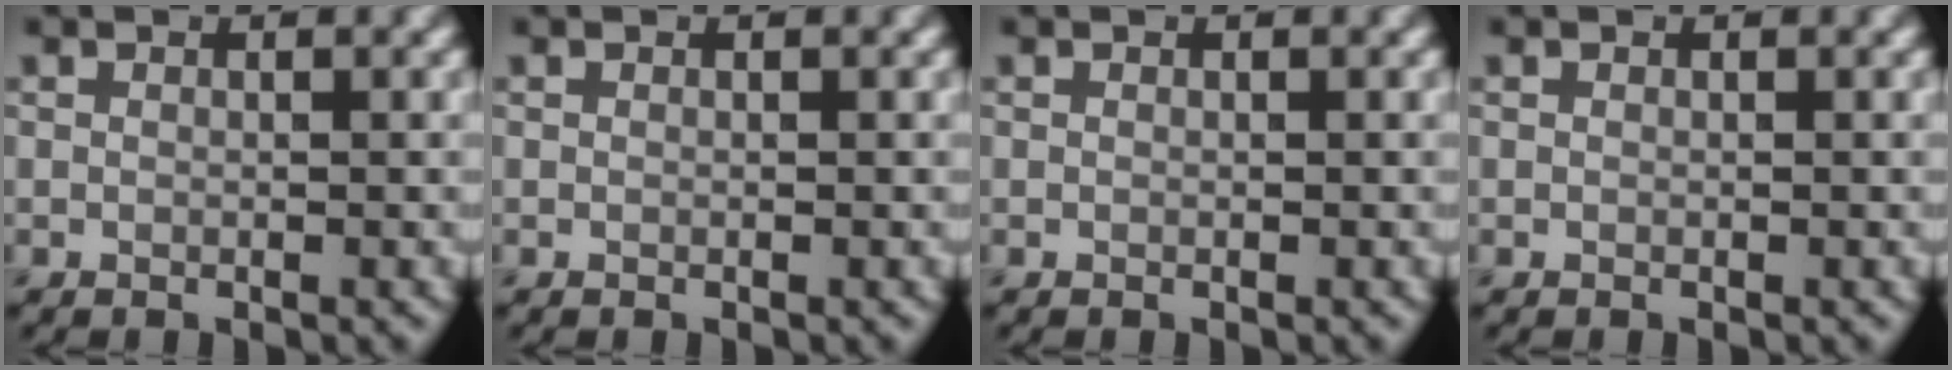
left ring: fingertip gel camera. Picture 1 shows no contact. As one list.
[{"total": 0.0}, {"total": 0.0}, {"total": 0.0}]